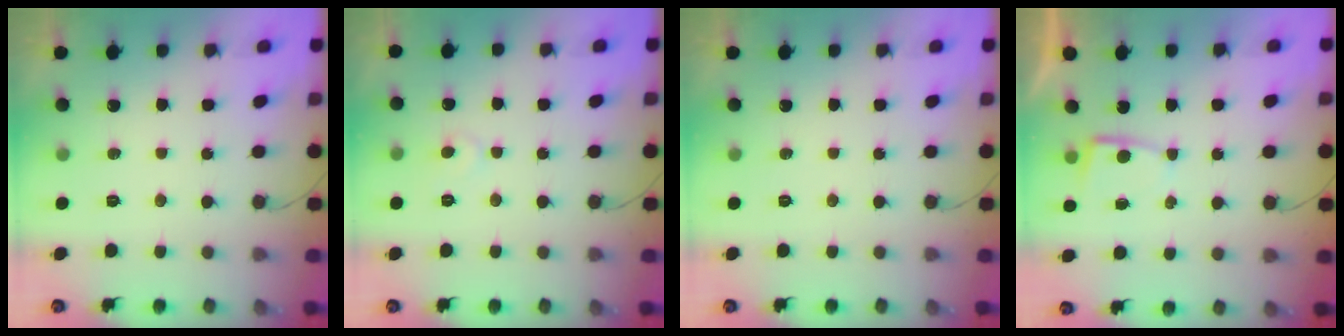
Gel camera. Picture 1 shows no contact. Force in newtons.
{"total": 5.6, "press": 5.6, "slide": 0.4}
{"total": 0.0}
{"total": 2.3, "press": 2.2, "slide": 0.4}